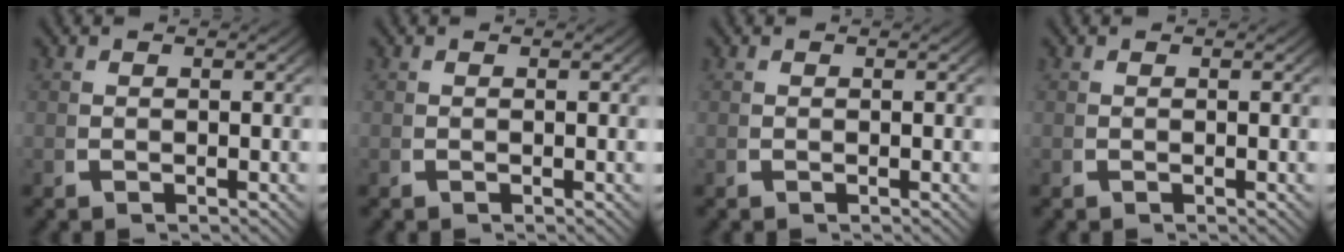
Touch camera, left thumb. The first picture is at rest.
{"total": 0.0}
{"total": 0.0}
{"total": 0.0}